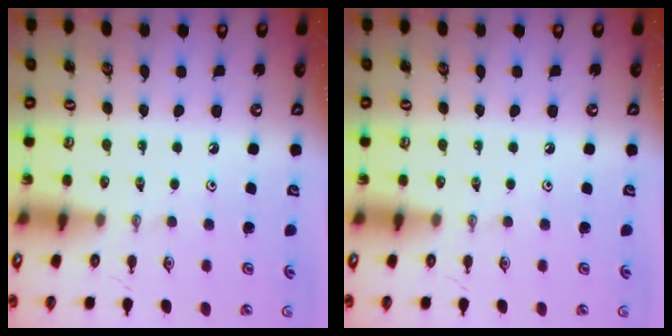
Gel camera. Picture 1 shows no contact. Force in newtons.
{"total": 0.0}